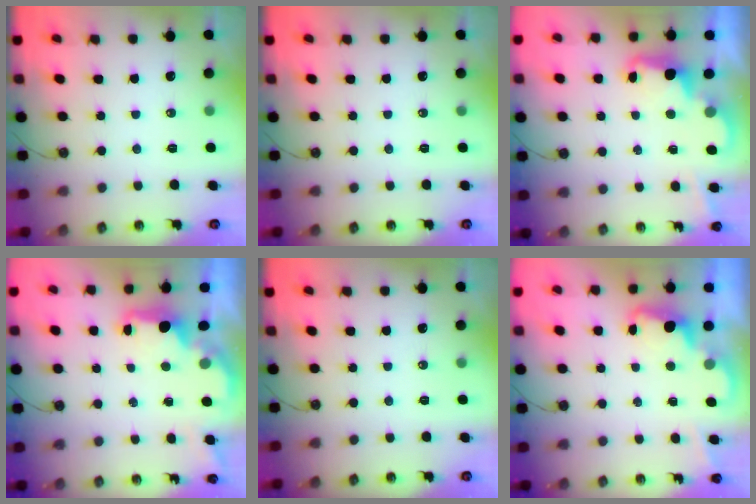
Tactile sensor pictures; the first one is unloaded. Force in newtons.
{"total": 0.0}
{"total": 2.6, "press": 2.5, "slide": 0.6}
{"total": 2.2, "press": 2.0, "slide": 0.8}
{"total": 0.0}
{"total": 2.4, "press": 2.4, "slide": 0.5}